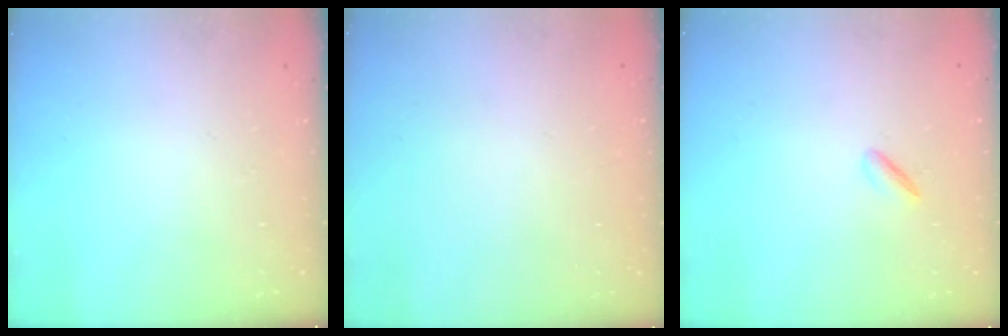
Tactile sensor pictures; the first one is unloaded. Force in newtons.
{"total": 2.0, "press": 2.0, "slide": 0.1}
{"total": 2.0, "press": 1.9, "slide": 0.7}